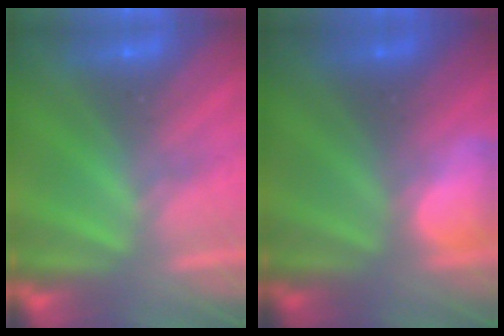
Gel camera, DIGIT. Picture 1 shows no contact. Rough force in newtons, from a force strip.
{"total": 2.8}